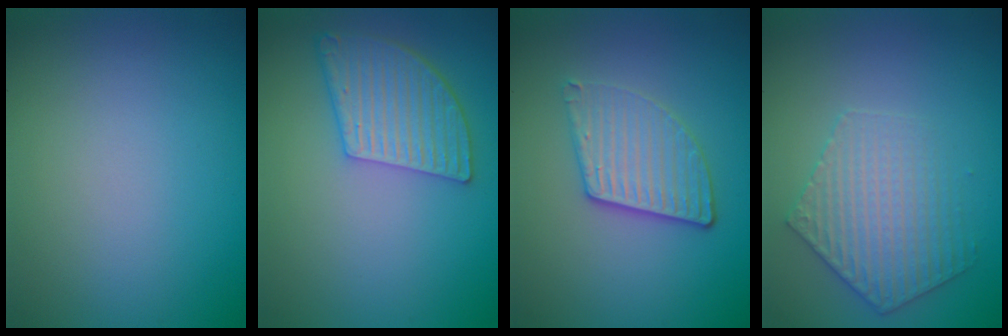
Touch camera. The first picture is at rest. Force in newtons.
{"total": 5.1, "press": 4.0, "slide": 3.1}
{"total": 3.6, "press": 3.1, "slide": 1.8}
{"total": 3.4, "press": 3.3, "slide": 0.7}